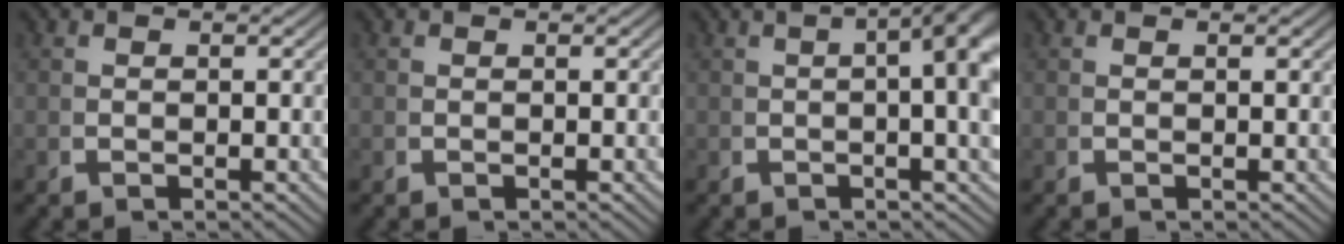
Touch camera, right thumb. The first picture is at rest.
{"total": 0.0}
{"total": 7.4, "force": [1.3, 2.5, 6.9], "torque": [-0.075, 0.019, 0.009]}
{"total": 0.0}